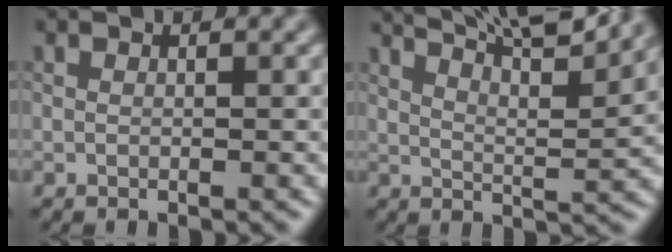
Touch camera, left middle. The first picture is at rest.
{"total": 10.2, "force": [8.1, 1.9, 5.9], "torque": [-0.087, 0.023, 0.097]}